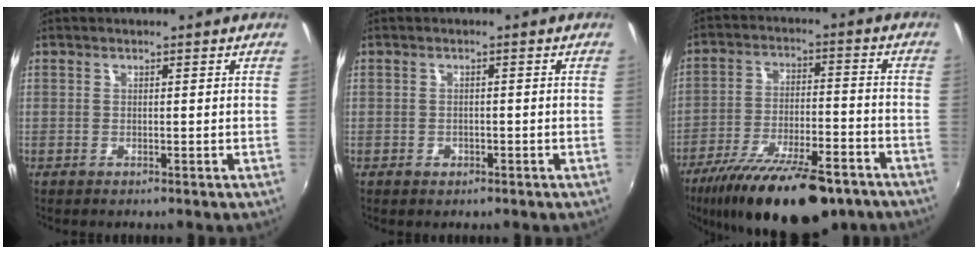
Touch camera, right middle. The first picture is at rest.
{"total": 1.6, "force": [-0.9, 1.3, 0.5], "torque": [-0.010, -0.003, -0.012]}
{"total": 21.8, "force": [-16.0, 7.0, 13.0], "torque": [-0.235, -0.035, -0.240]}